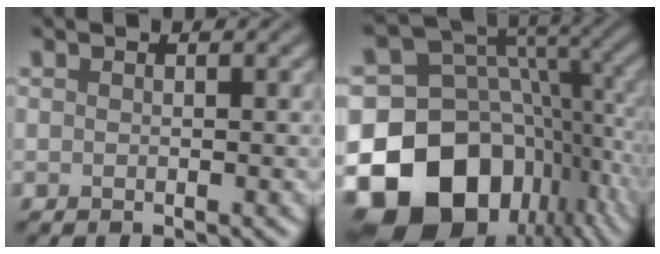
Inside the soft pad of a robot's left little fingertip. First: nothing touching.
{"total": 18.3, "force": [-6.6, 13.6, 10.2], "torque": [-0.191, -0.005, -0.103]}